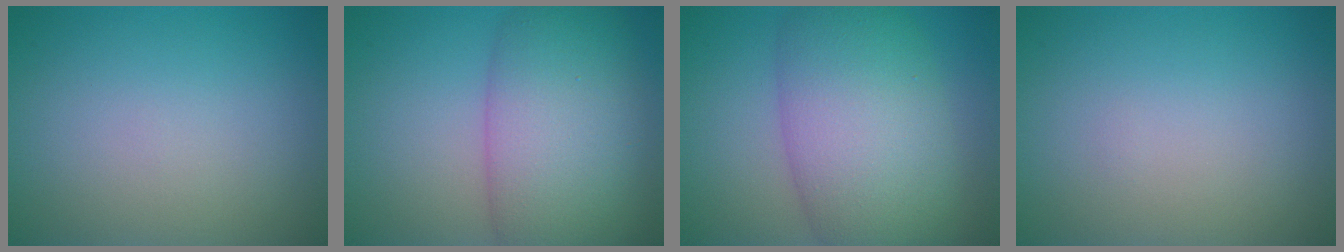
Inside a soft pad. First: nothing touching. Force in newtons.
{"total": 9.9, "press": 9.9, "slide": 0.2}
{"total": 10.2, "press": 10.2, "slide": 0.3}
{"total": 0.0}